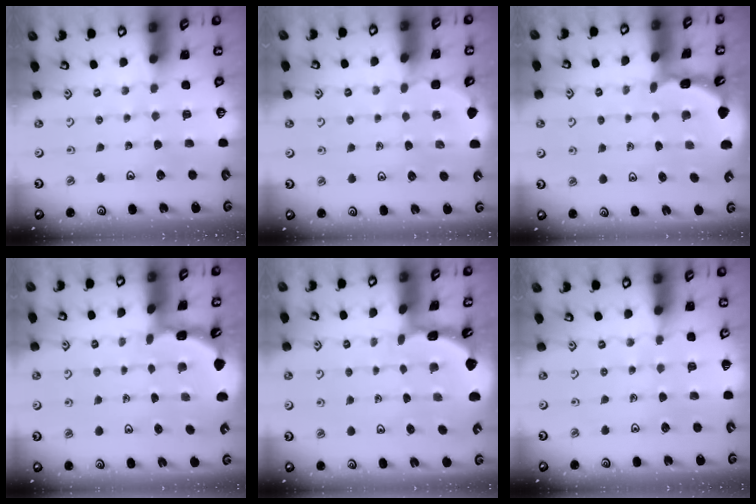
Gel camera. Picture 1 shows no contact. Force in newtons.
{"total": 2.4, "press": 2.4, "slide": 0.1}
{"total": 1.9, "press": 1.9, "slide": 0.1}
{"total": 2.0, "press": 2.0, "slide": 0.4}
{"total": 1.7, "press": 1.7, "slide": 0.1}
{"total": 4.4, "press": 4.1, "slide": 1.3}